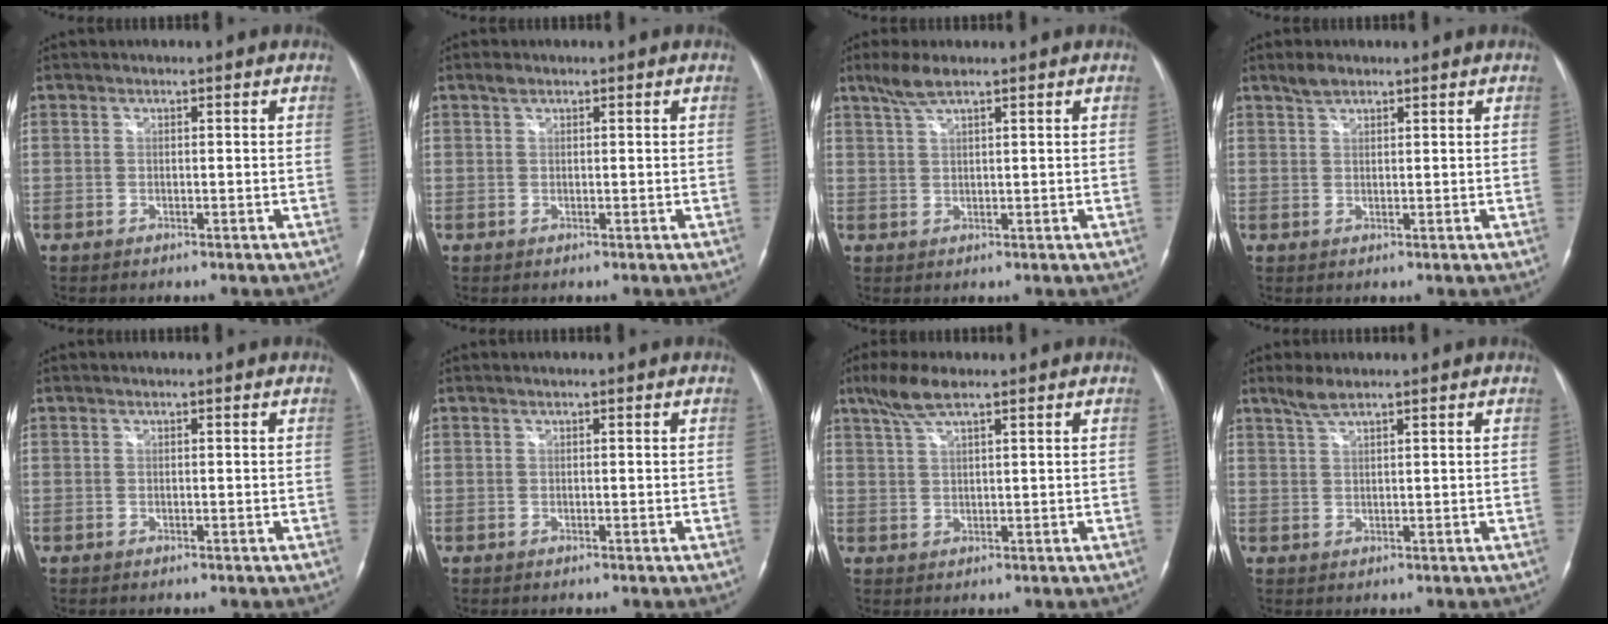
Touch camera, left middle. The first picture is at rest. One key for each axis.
{"total": 0.9, "fx": 0.6, "fy": 0.6, "fz": 0.4, "tx": -0.006, "ty": 0.008, "tz": 0.011}
{"total": 3.5, "fx": 2.6, "fy": 0.4, "fz": 2.3, "tx": -0.055, "ty": 0.010, "tz": 0.056}
{"total": 2.1, "fx": 1.7, "fy": 0.8, "fz": 0.9, "tx": -0.020, "ty": 0.007, "tz": 0.033}
{"total": 0.0}
{"total": 0.0}
{"total": 4.8, "fx": 3.4, "fy": 0.7, "fz": 3.4, "tx": -0.077, "ty": 0.014, "tz": 0.069}
{"total": 2.5, "fx": 2.1, "fy": 0.2, "fz": 1.4, "tx": -0.037, "ty": 0.008, "tz": 0.045}